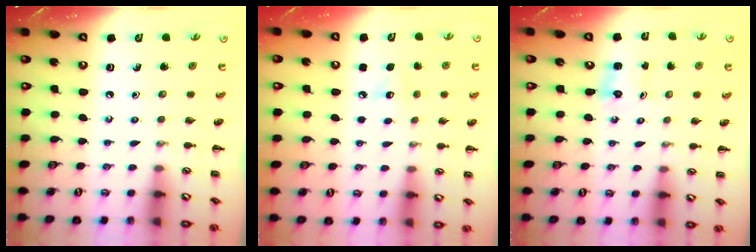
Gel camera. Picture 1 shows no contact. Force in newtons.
{"total": 6.7, "press": 6.5, "slide": 1.7}
{"total": 1.1, "press": 1.1, "slide": 0.4}